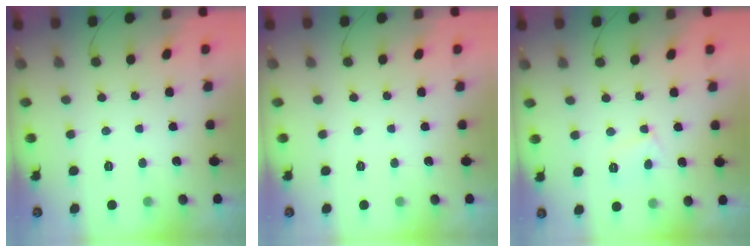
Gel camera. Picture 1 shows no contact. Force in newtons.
{"total": 0.0}
{"total": 4.9, "press": 4.9, "slide": 0.6}